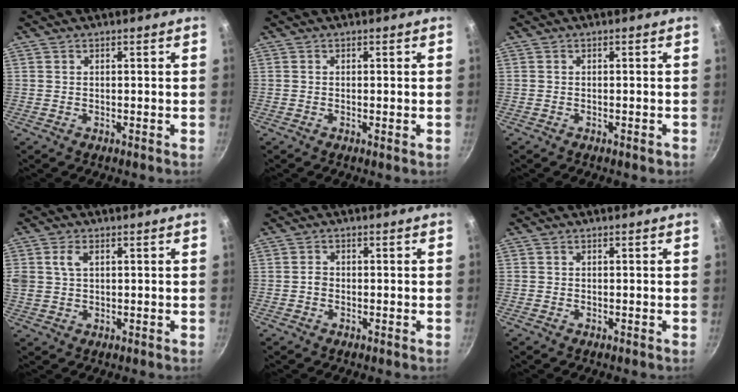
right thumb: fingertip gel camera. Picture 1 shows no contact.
{"total": 0.7, "force": [-0.2, 0.1, 0.7], "torque": [-0.013, -0.001, -0.004]}
{"total": 1.1, "force": [-0.6, 0.4, 0.8], "torque": [-0.016, 0.005, -0.008]}
{"total": 5.0, "force": [1.6, 3.3, 3.4], "torque": [-0.058, 0.005, 0.031]}
{"total": 1.3, "force": [-0.4, 1.0, 0.6], "torque": [-0.007, 0.008, -0.008]}
{"total": 0.0}